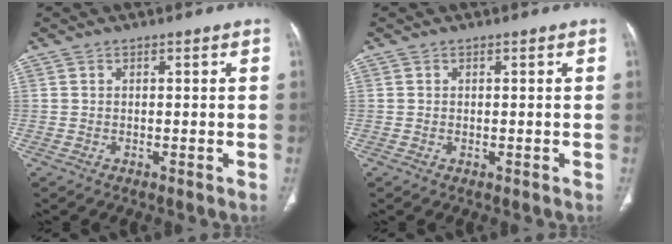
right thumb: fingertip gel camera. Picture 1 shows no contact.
{"total": 0.0}